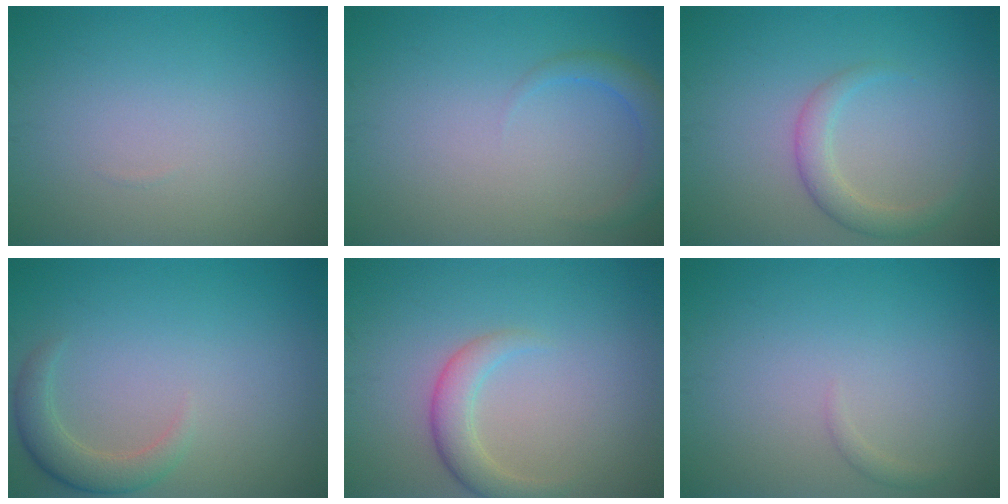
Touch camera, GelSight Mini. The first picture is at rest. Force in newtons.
{"total": 2.1, "press": 2.1, "slide": 0.2}
{"total": 2.4, "press": 2.4, "slide": 0.1}
{"total": 2.8, "press": 2.7, "slide": 0.4}
{"total": 2.8, "press": 2.8, "slide": 0.1}
{"total": 0.6, "press": 0.6, "slide": 0.1}